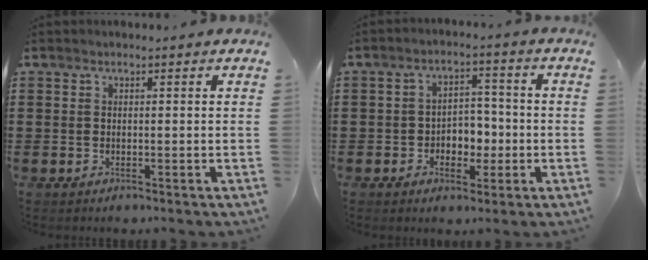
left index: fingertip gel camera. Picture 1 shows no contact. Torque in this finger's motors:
{"motor_torque": [0.71, 0.56, 0.41, 0.05]}